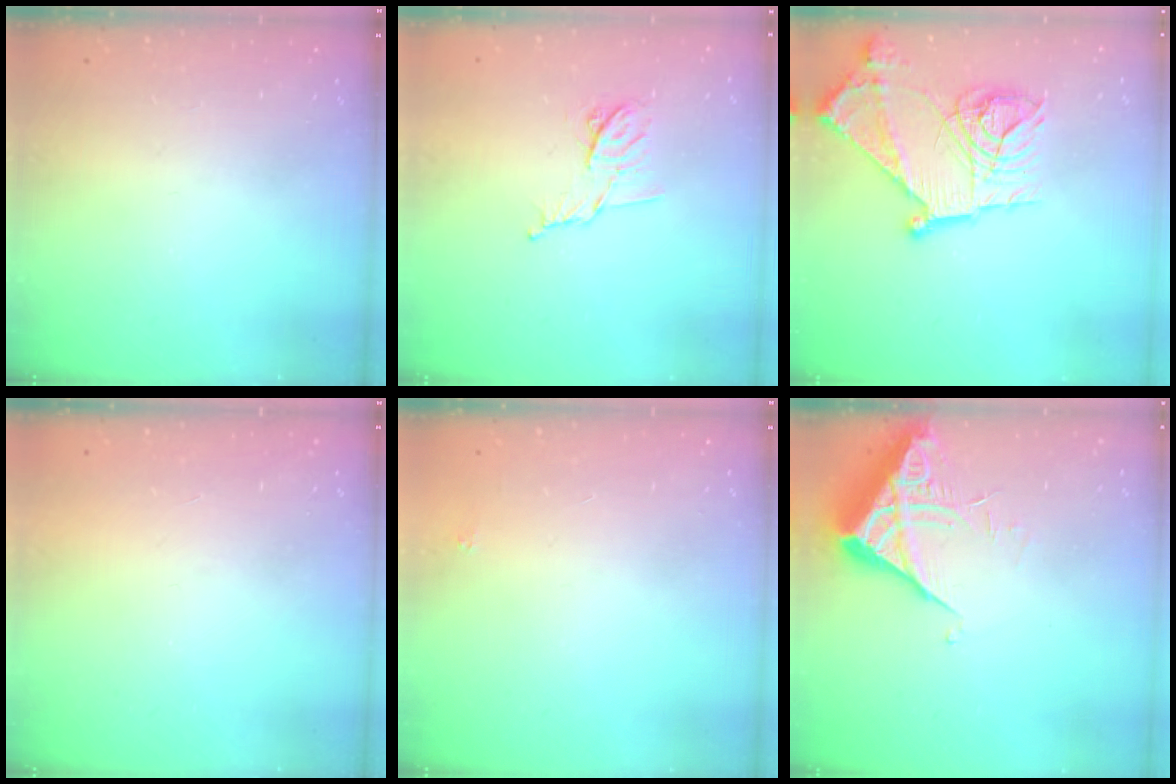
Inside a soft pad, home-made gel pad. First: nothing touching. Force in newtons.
{"total": 9.4, "press": 9.4, "slide": 0.7}
{"total": 22.2, "press": 22.1, "slide": 2.3}
{"total": 1.6, "press": 1.6, "slide": 0.1}
{"total": 1.8, "press": 1.7, "slide": 0.1}
{"total": 6.0, "press": 6.0, "slide": 0.2}